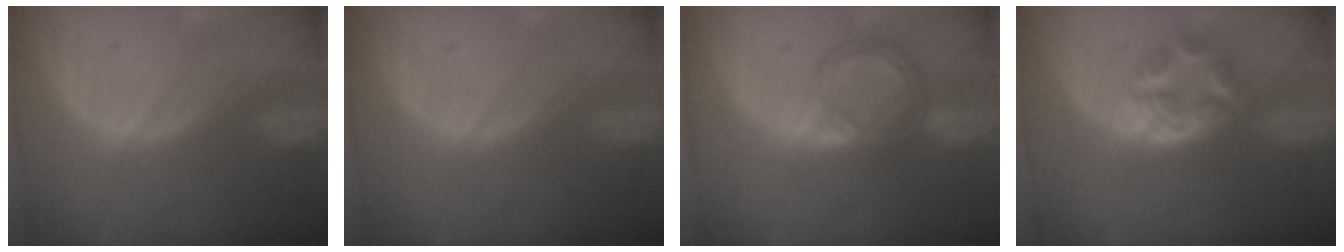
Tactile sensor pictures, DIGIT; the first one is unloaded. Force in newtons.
{"total": 0.0}
{"total": 6.4, "press": 5.6, "slide": 3.1}
{"total": 6.2, "press": 5.2, "slide": 3.3}